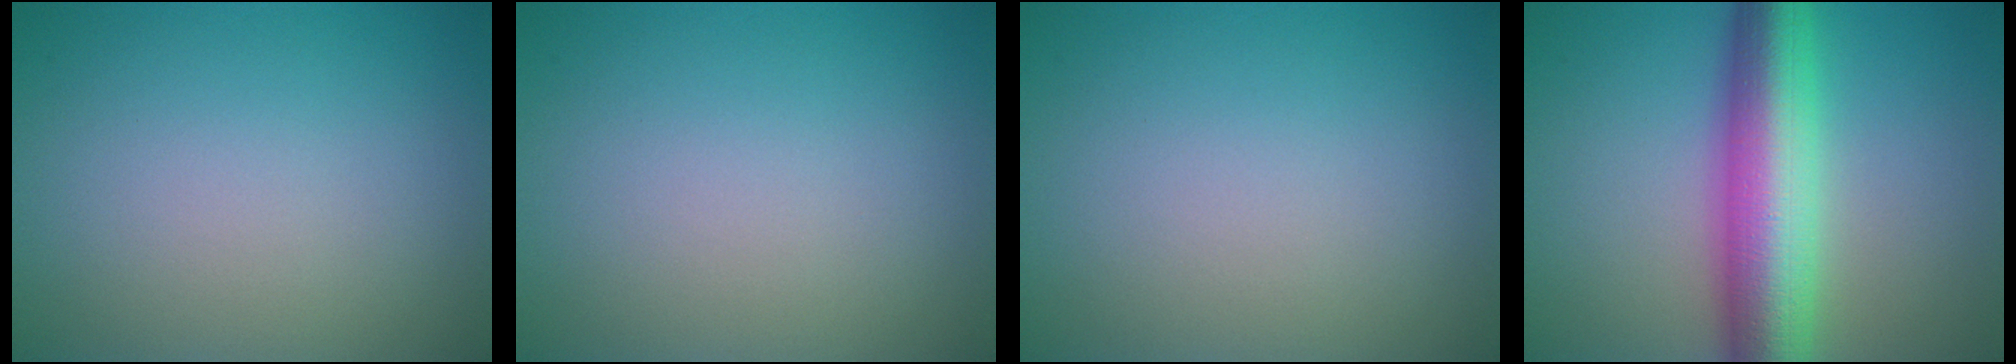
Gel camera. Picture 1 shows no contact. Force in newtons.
{"total": 0.0}
{"total": 0.0}
{"total": 9.8, "press": 9.8, "slide": 0.2}